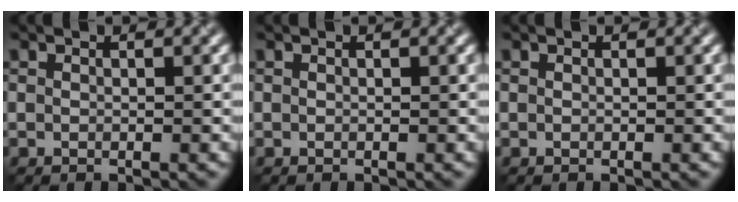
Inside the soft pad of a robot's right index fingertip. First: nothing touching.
{"total": 0.0}
{"total": 0.0}